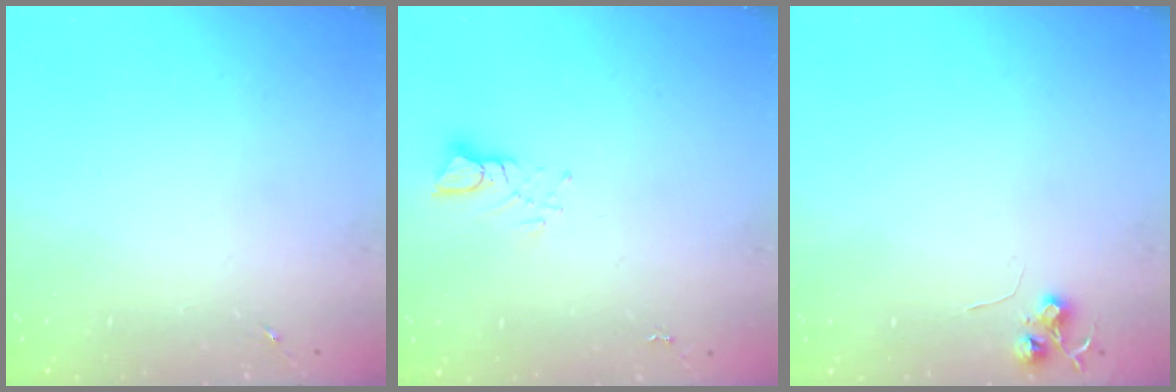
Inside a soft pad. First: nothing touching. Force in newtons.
{"total": 3.8, "press": 3.8, "slide": 0.2}
{"total": 6.0, "press": 6.0, "slide": 0.5}